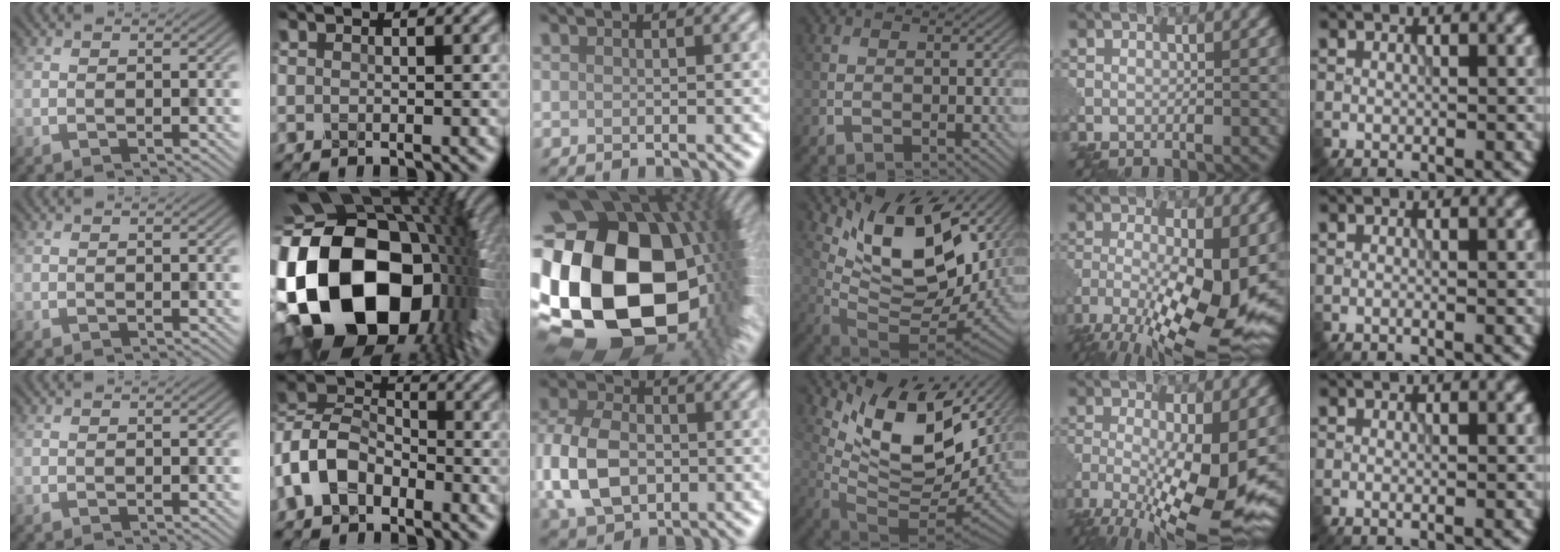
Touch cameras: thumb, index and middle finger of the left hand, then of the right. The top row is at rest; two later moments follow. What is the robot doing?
{"motion": "dispense", "object": "glue stick"}